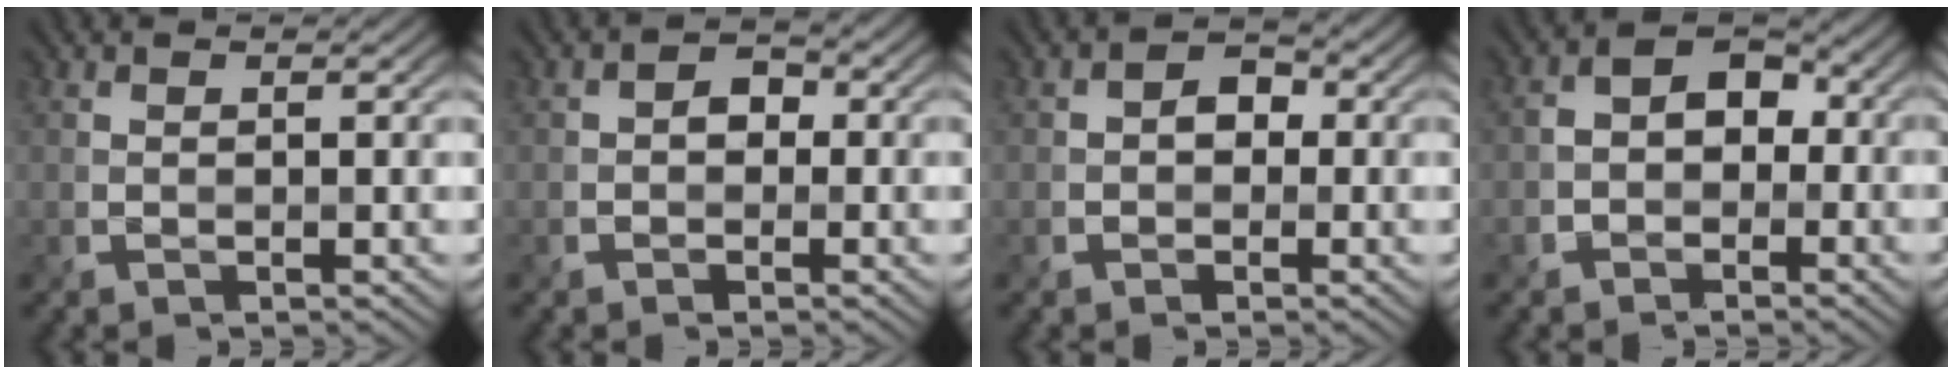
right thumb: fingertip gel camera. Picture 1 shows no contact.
{"total": 2.3, "force": [-0.5, 2.1, 1.0], "torque": [-0.012, 0.003, -0.014]}
{"total": 2.9, "force": [-0.2, 2.5, 1.4], "torque": [-0.016, 0.004, -0.013]}
{"total": 4.9, "force": [-1.1, 3.9, 2.8], "torque": [-0.040, 0.007, -0.032]}